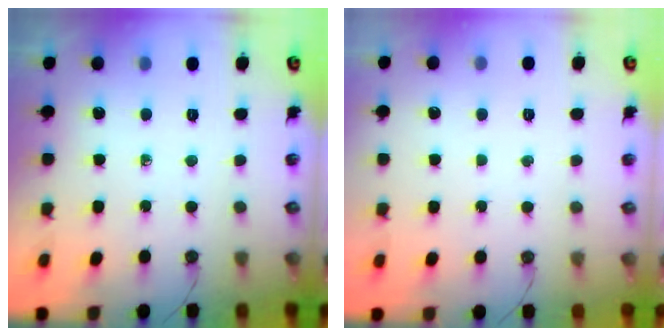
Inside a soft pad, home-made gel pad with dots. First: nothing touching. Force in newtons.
{"total": 1.3, "press": 1.3, "slide": 0.1}